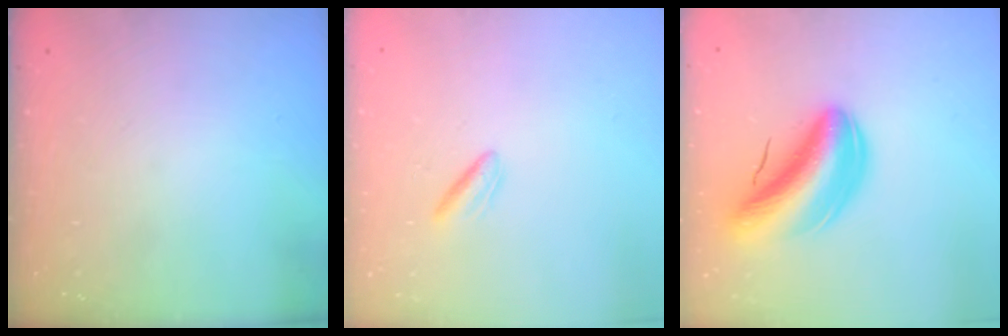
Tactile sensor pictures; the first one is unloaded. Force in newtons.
{"total": 2.2, "press": 1.9, "slide": 1.1}
{"total": 13.3, "press": 12.7, "slide": 3.9}